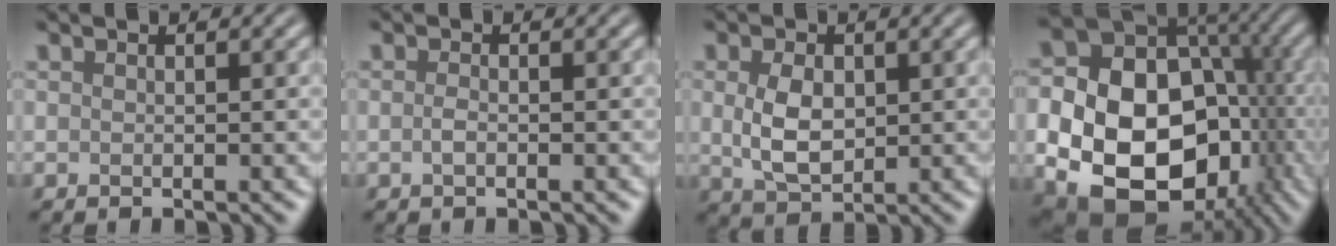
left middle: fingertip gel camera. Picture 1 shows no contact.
{"total": 0.8, "force": [-0.3, 0.3, 0.7], "torque": [-0.017, 0.000, -0.007]}
{"total": 4.2, "force": [0.4, 2.8, 3.2], "torque": [-0.074, -0.001, 0.011]}
{"total": 20.2, "force": [-4.1, 16.1, 11.4], "torque": [-0.195, -0.030, -0.066]}